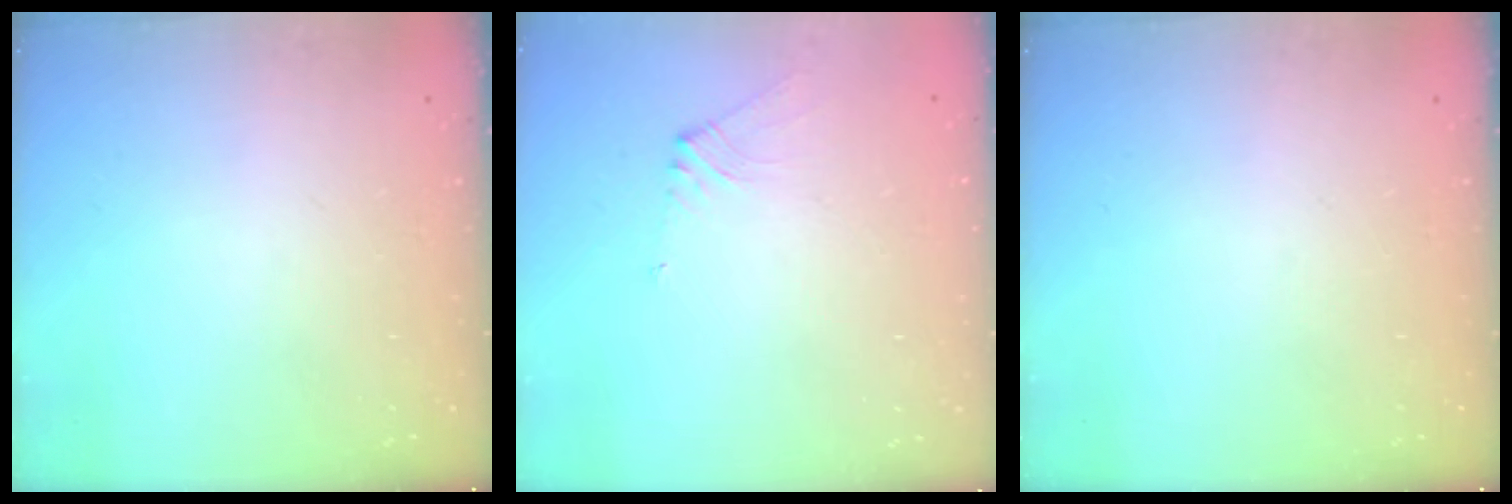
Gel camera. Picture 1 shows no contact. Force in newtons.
{"total": 2.2, "press": 2.1, "slide": 0.6}
{"total": 0.0}